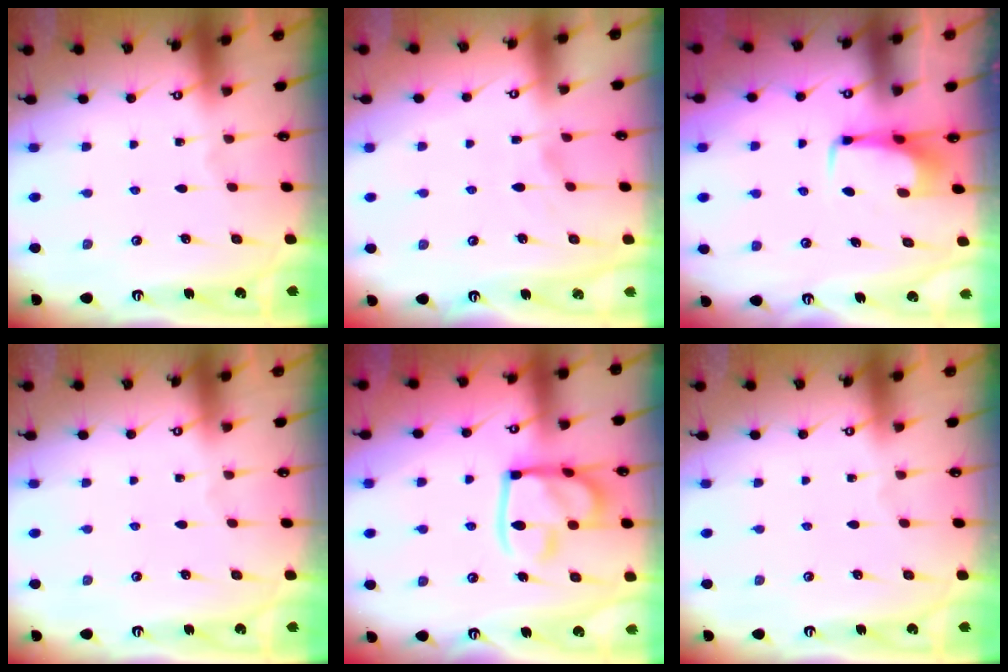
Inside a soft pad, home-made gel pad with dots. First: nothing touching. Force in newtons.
{"total": 1.2, "press": 0.8, "slide": 0.9}
{"total": 3.0, "press": 3.0, "slide": 0.4}
{"total": 0.0}
{"total": 16.2, "press": 16.1, "slide": 1.9}
{"total": 0.0}